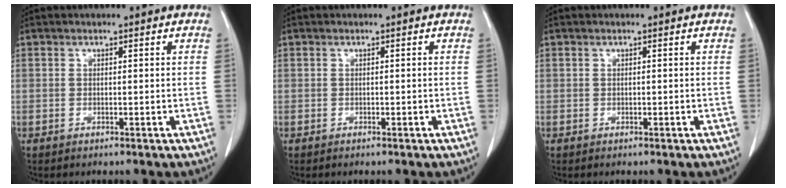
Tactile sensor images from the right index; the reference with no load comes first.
{"total": 0.0}
{"total": 0.0}